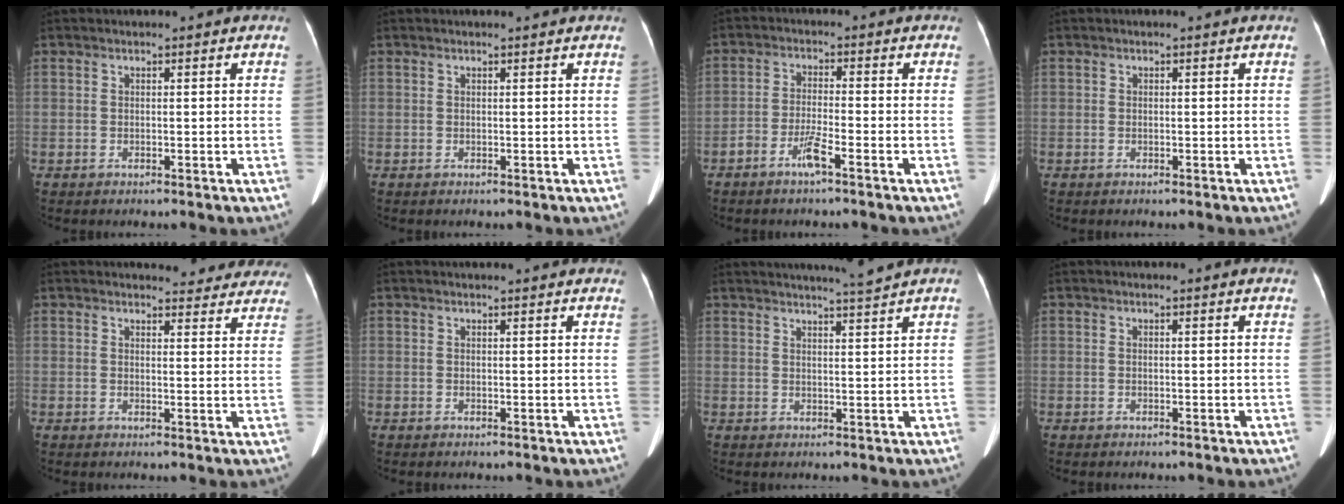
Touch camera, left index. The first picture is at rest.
{"total": 1.1, "force": [1.1, -0.1, 0.3], "torque": [-0.010, 0.009, 0.016]}
{"total": 4.0, "force": [-3.2, 0.0, 2.3], "torque": [-0.049, -0.017, -0.058]}
{"total": 0.0}
{"total": 11.5, "force": [11.0, 3.0, 1.5], "torque": [0.021, -0.024, 0.096]}
{"total": 6.5, "force": [6.1, 0.8, 2.1], "torque": [-0.028, 0.019, 0.058]}
{"total": 5.4, "force": [4.9, -1.5, 1.6], "torque": [-0.028, -0.007, 0.069]}
{"total": 2.0, "force": [2.0, 0.1, 0.5], "torque": [-0.013, 0.008, 0.016]}